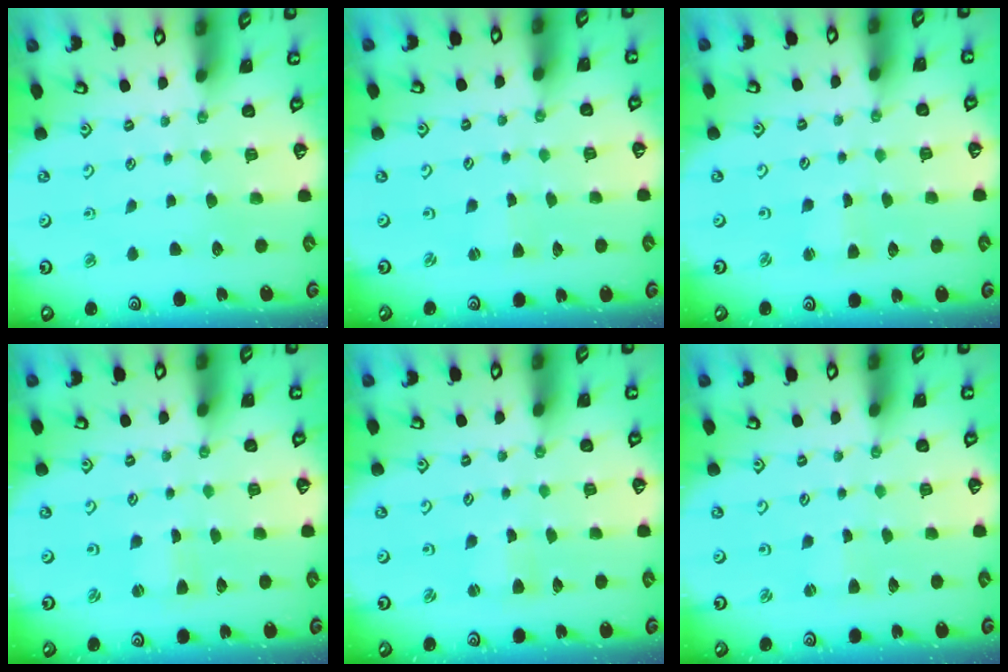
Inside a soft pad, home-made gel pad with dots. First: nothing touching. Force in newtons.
{"total": 0.6, "press": 0.6, "slide": 0.1}
{"total": 1.9, "press": 1.9, "slide": 0.3}
{"total": 0.8, "press": 0.8, "slide": 0.0}
{"total": 2.4, "press": 2.4, "slide": 0.3}
{"total": 1.0, "press": 1.0, "slide": 0.2}